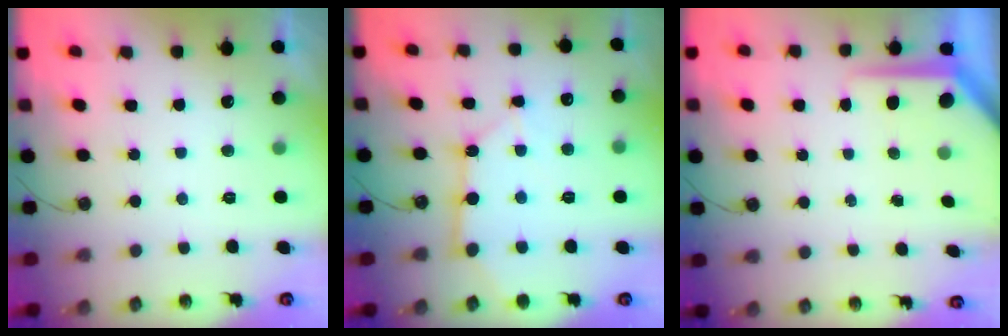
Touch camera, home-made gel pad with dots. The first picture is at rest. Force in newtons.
{"total": 10.0, "press": 10.0, "slide": 1.0}
{"total": 6.4, "press": 6.4, "slide": 0.5}